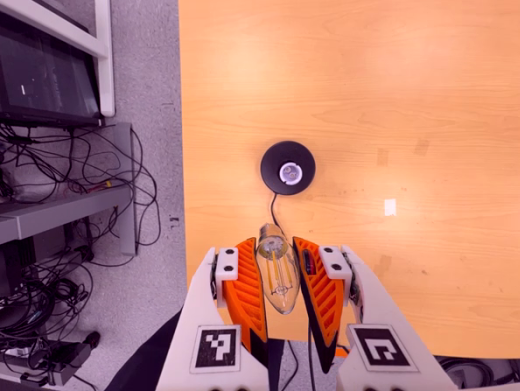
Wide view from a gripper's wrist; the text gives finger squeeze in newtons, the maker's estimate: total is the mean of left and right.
{"total": 19.5, "left": 21.3, "right": 17.8}